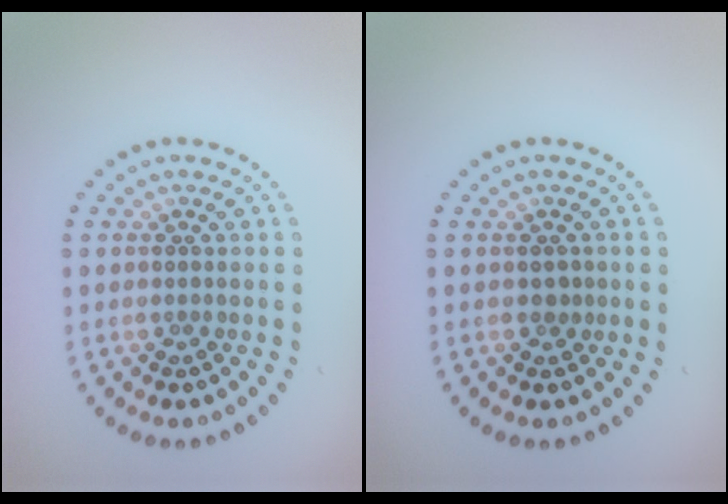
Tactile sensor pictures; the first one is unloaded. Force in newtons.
{"total": 0.9, "press": 0.8, "slide": 0.3}